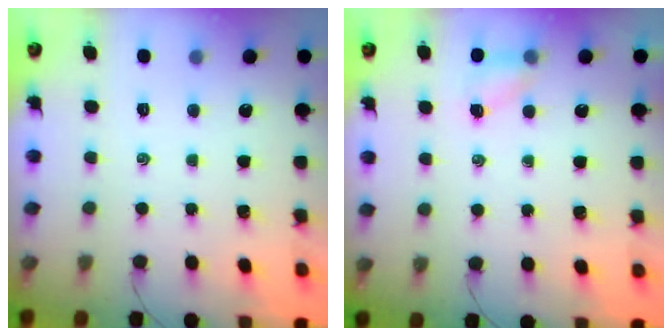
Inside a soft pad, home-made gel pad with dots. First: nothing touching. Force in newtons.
{"total": 4.6, "press": 4.4, "slide": 1.3}